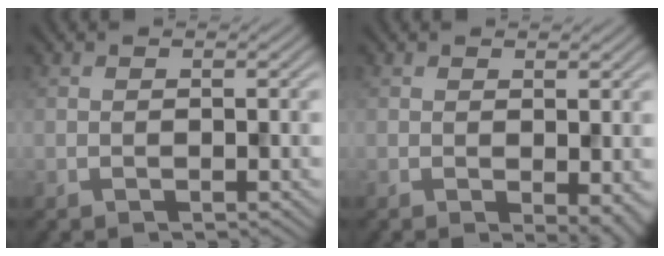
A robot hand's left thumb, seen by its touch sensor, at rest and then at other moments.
{"total": 2.8, "force": [-0.5, 1.3, 2.4], "torque": [-0.032, -0.006, -0.004]}